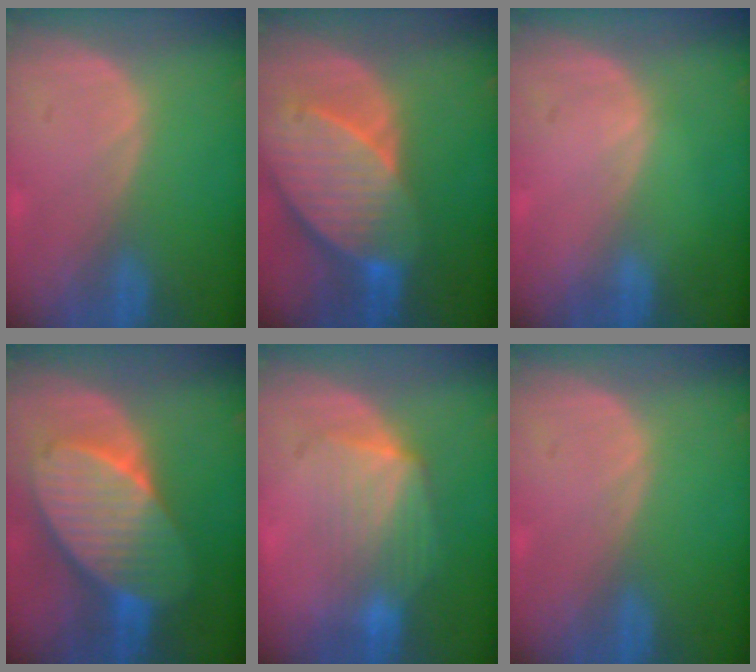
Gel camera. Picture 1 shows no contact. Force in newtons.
{"total": 10.7, "press": 9.4, "slide": 5.0}
{"total": 0.0}
{"total": 10.9, "press": 10.9, "slide": 0.8}
{"total": 7.3, "press": 6.9, "slide": 2.6}
{"total": 0.0}